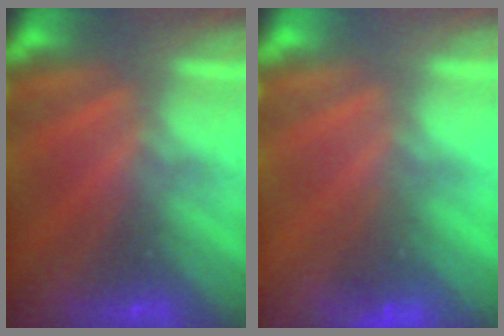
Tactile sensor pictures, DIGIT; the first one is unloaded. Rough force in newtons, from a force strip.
{"total": 4.5}